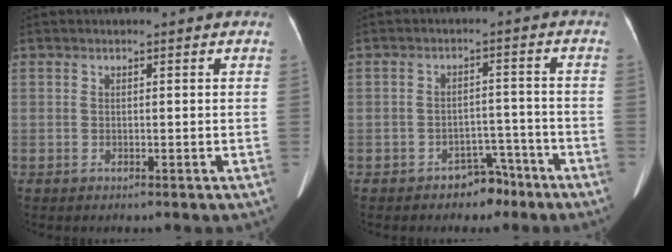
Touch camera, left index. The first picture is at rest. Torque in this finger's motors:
{"motor_torque": [0.00, 0.09, 0.00, 0.00]}